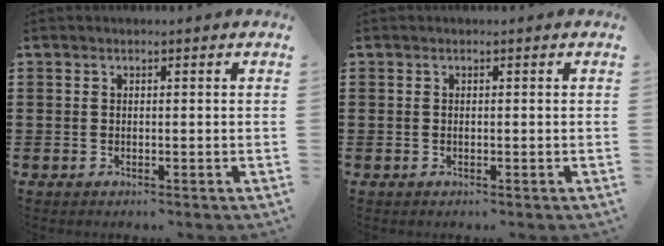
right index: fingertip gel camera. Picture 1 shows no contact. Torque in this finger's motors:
{"motor_torque": [0.95, 1.11, -0.06, -0.01]}